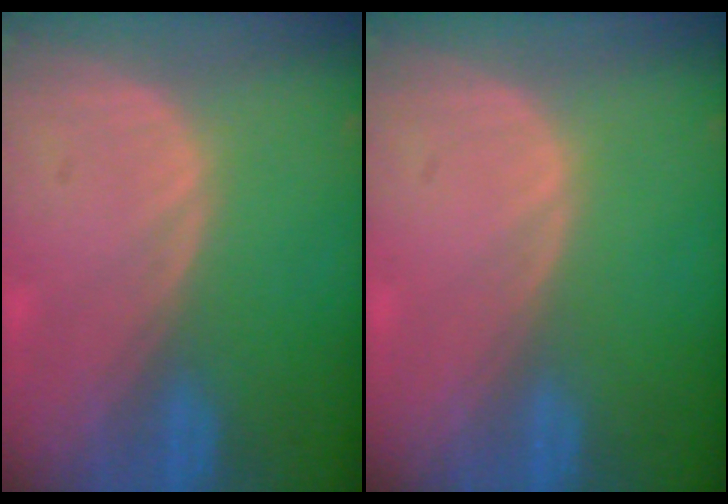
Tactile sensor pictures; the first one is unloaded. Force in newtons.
{"total": 0.0}